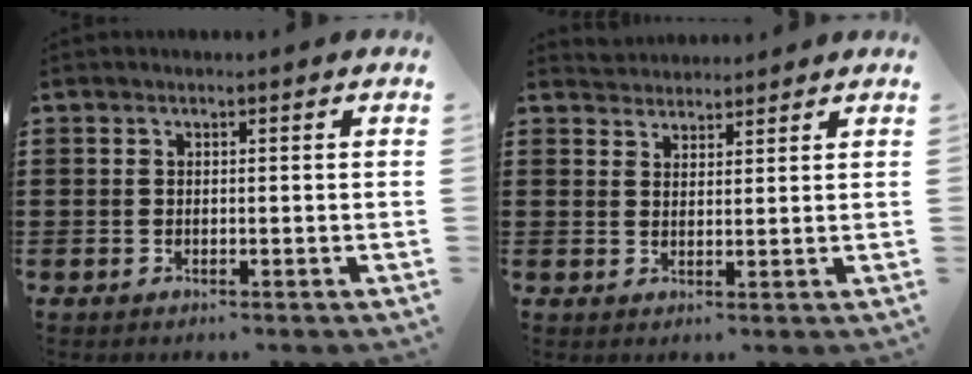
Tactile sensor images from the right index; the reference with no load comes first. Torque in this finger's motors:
{"motor_torque": [-1.13, 1.01, -0.99, -0.21]}